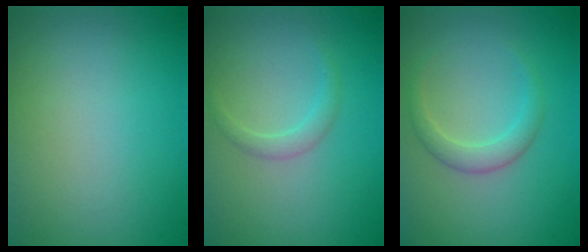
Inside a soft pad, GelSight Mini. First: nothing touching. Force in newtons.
{"total": 1.3, "press": 1.3, "slide": 0.2}
{"total": 2.0, "press": 2.0, "slide": 0.1}